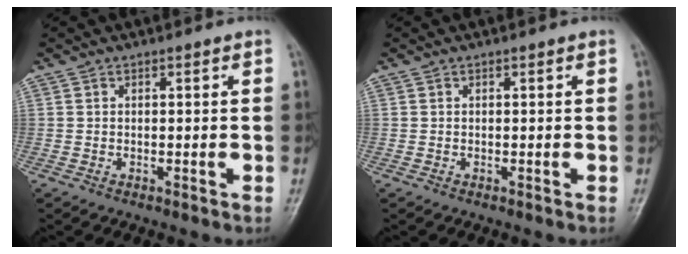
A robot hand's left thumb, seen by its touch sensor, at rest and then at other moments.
{"total": 0.0}